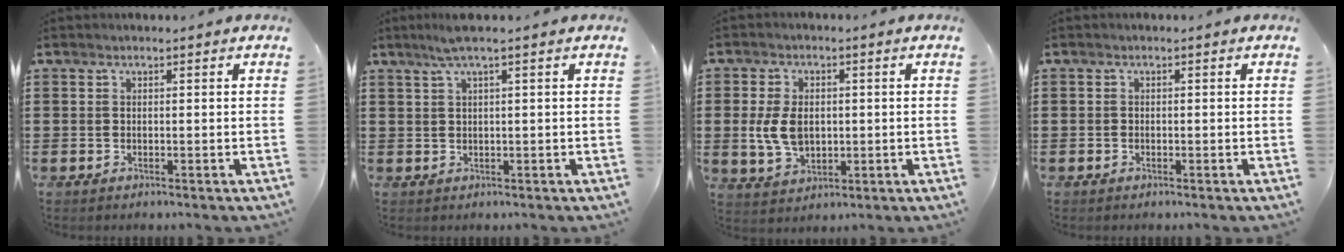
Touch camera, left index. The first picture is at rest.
{"total": 2.5, "force": [1.3, -0.1, 2.1], "torque": [-0.043, 0.000, 0.022]}
{"total": 6.4, "force": [0.1, 4.3, 4.7], "torque": [-0.108, 0.003, -0.005]}
{"total": 0.6, "force": [-0.4, 0.4, 0.1], "torque": [-0.005, 0.000, -0.008]}